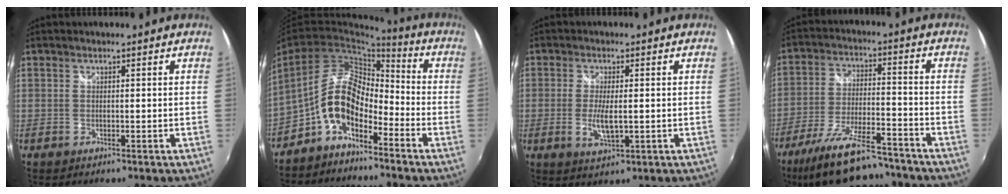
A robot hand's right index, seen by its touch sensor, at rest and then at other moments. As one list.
[{"total": 9.5, "force": [-5.4, 4.9, 6.1], "torque": [-0.120, 0.015, -0.107]}, {"total": 5.1, "force": [-0.8, 1.6, 4.7], "torque": [-0.093, -0.011, -0.011]}, {"total": 18.5, "force": [-15.6, 4.8, 8.8], "torque": [-0.180, -0.020, -0.244]}]